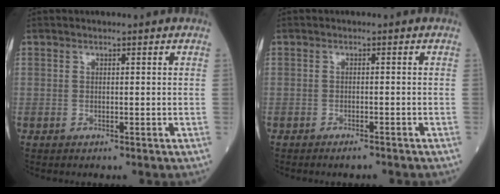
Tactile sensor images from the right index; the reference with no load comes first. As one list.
[{"total": 1.8, "force": [-1.6, 0.2, 0.8], "torque": [-0.014, -0.003, -0.020]}]